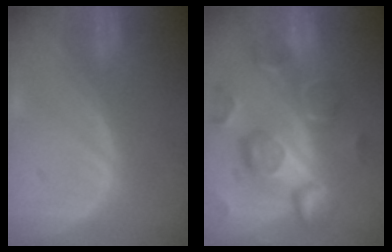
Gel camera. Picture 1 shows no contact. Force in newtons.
{"total": 12.2, "press": 10.7, "slide": 6.0}